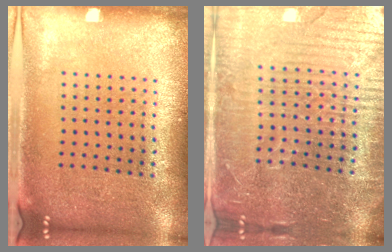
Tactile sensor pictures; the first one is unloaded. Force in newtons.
{"total": 4.9, "press": 4.4, "slide": 2.0}